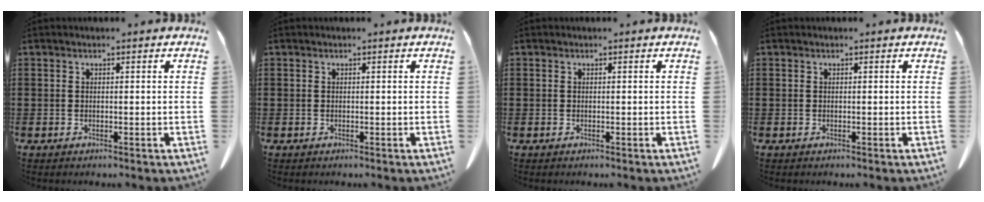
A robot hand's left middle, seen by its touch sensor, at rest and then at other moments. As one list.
[{"total": 0.0}, {"total": 0.0}, {"total": 0.0}]